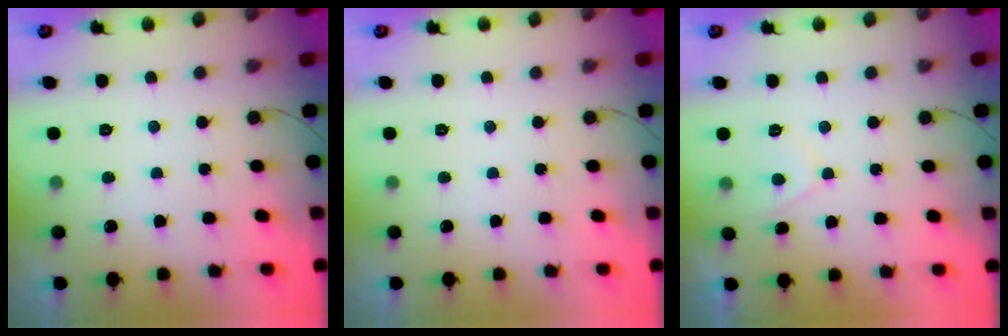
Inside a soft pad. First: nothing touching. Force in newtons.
{"total": 0.0}
{"total": 2.4, "press": 2.3, "slide": 0.5}